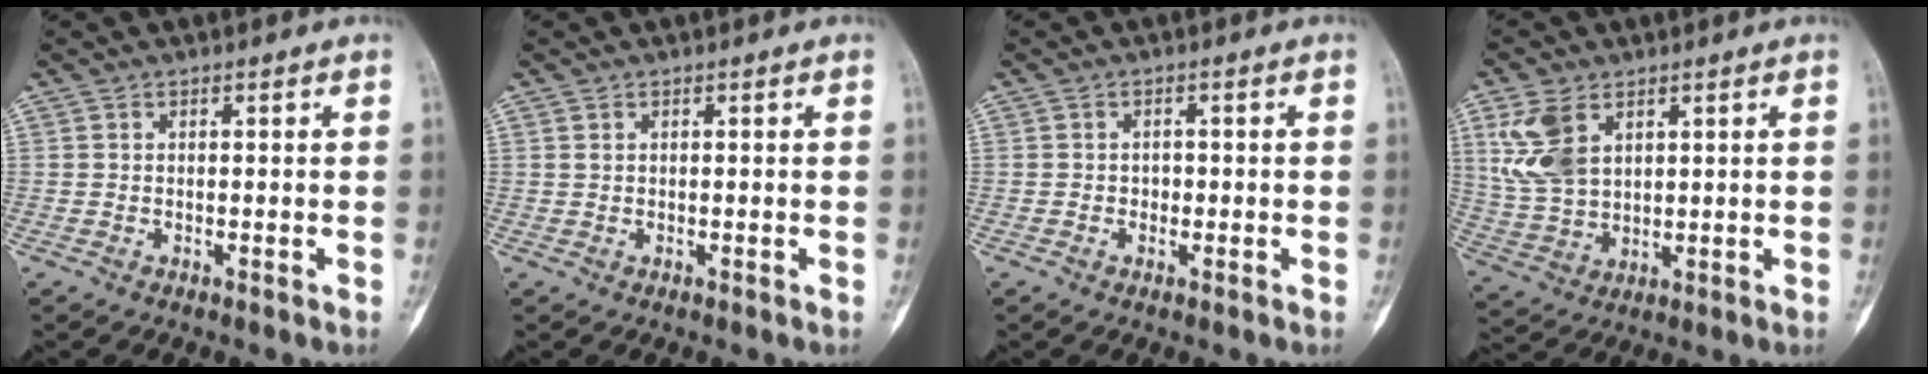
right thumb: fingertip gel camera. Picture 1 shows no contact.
{"total": 0.7, "force": [0.4, 0.4, 0.4], "torque": [-0.009, 0.004, 0.009]}
{"total": 1.5, "force": [-0.3, 1.3, 0.8], "torque": [-0.002, 0.005, -0.006]}
{"total": 10.1, "force": [4.3, 6.4, 6.5], "torque": [-0.131, -0.011, 0.098]}